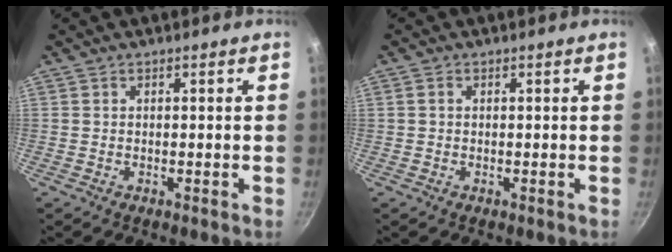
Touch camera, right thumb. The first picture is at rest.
{"total": 0.7, "force": [0.1, 0.6, 0.4], "torque": [-0.008, 0.004, 0.002]}